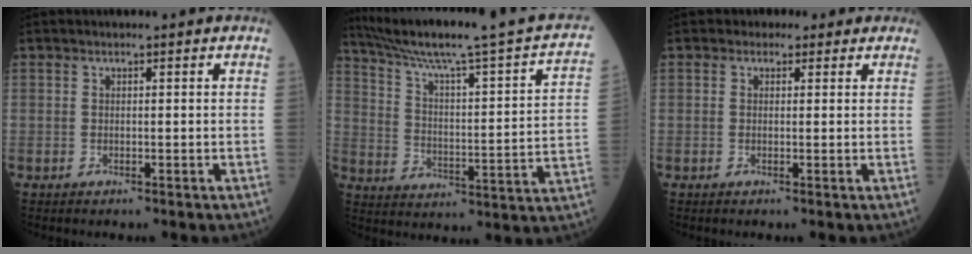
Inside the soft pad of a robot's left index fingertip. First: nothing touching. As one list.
[{"total": 24.4, "force": [20.5, -0.3, 13.3], "torque": [-0.209, -0.037, 0.278]}, {"total": 2.2, "force": [1.3, 1.8, 0.3], "torque": [0.002, 0.008, 0.010]}]